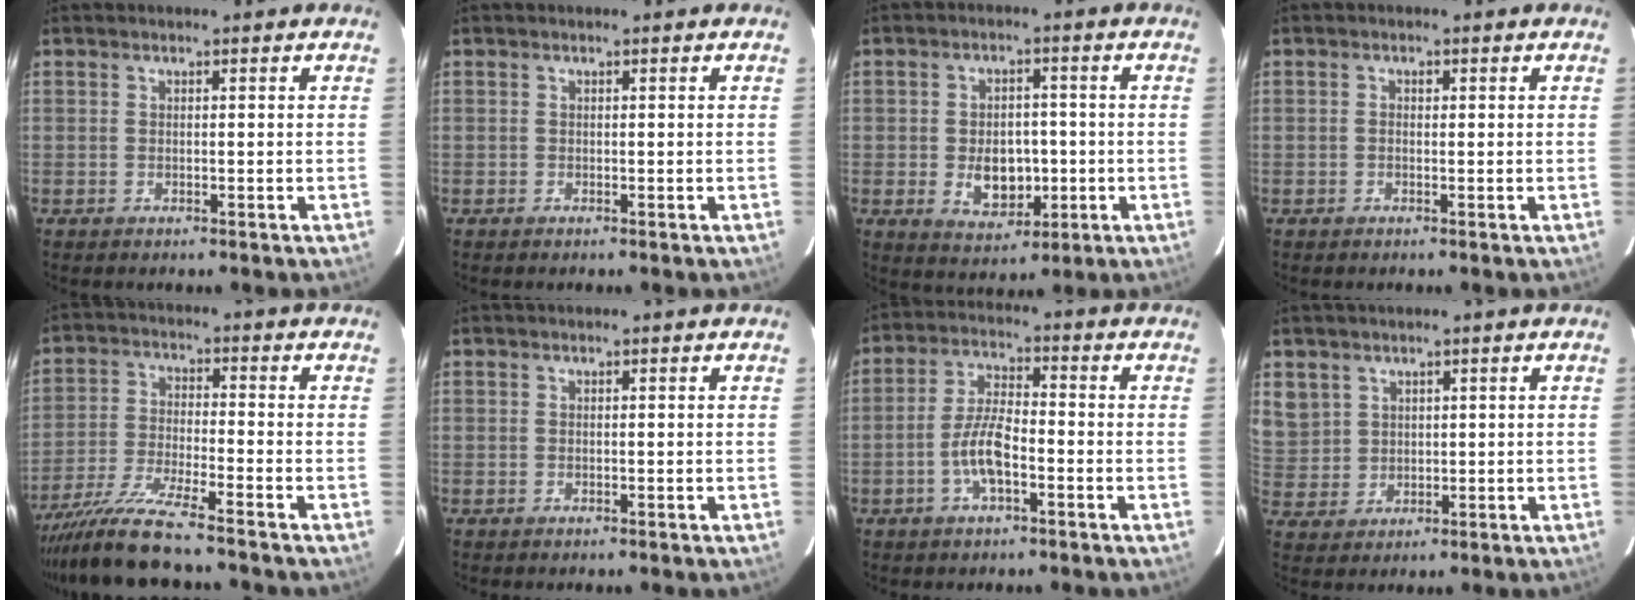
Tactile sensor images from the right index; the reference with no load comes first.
{"total": 0.0}
{"total": 8.1, "force": [-1.5, 5.7, 5.6], "torque": [-0.105, -0.002, -0.010]}
{"total": 0.8, "force": [0.0, 0.6, 0.5], "torque": [-0.009, 0.004, -0.002]}
{"total": 10.6, "force": [-9.3, -0.7, 5.0], "torque": [-0.104, -0.017, -0.173]}
{"total": 0.0}
{"total": 7.2, "force": [-2.9, 2.4, 6.2], "torque": [-0.129, 0.009, -0.054]}
{"total": 7.5, "force": [3.5, 6.5, 1.5], "torque": [-0.033, 0.014, 0.085]}